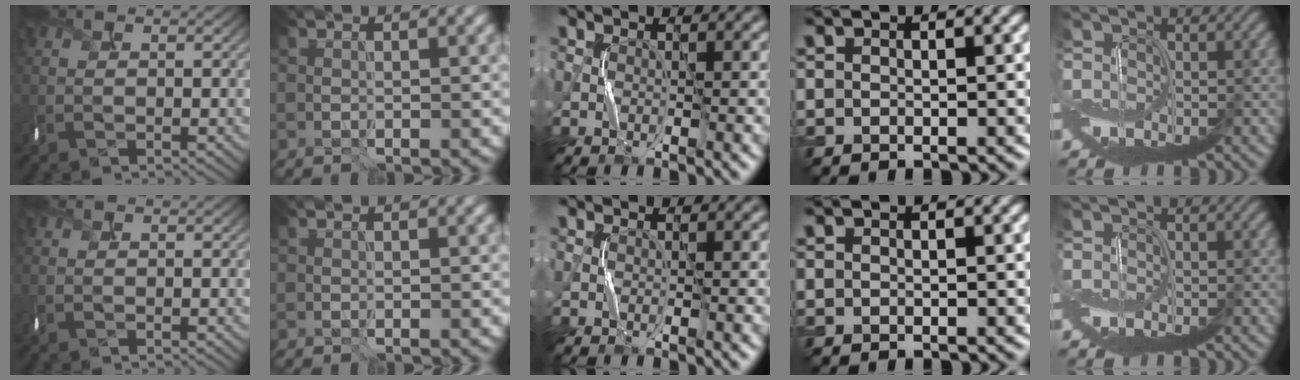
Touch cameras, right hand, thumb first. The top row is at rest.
{}